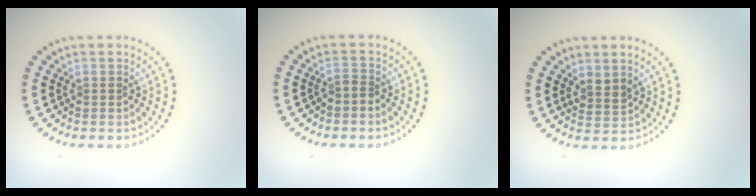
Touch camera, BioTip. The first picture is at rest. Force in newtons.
{"total": 1.0, "press": 0.7, "slide": 0.7}
{"total": 1.5, "press": 1.2, "slide": 0.9}